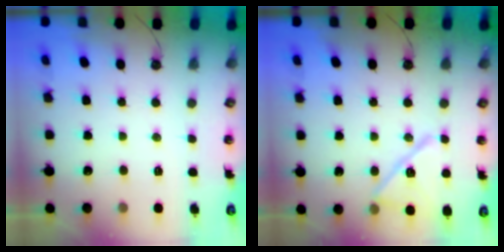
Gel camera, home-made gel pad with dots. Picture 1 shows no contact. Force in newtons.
{"total": 13.5, "press": 13.5, "slide": 0.7}